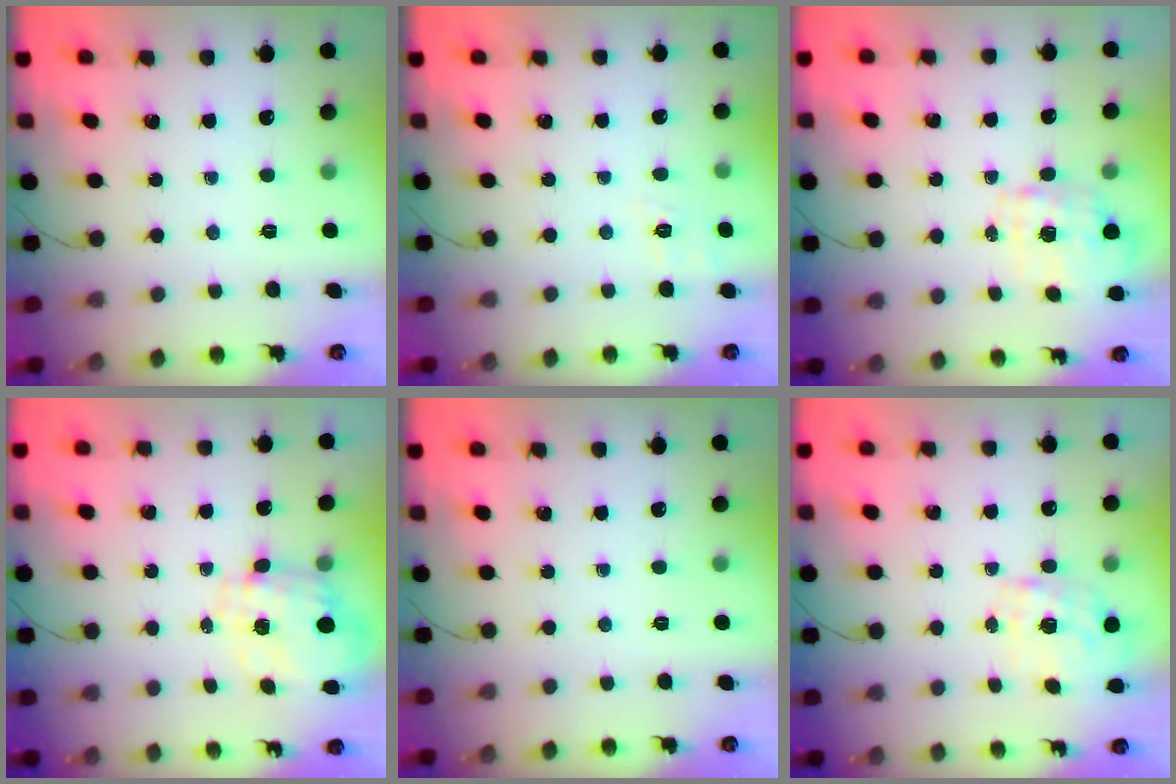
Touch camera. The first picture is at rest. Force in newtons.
{"total": 6.2, "press": 5.9, "slide": 2.1}
{"total": 1.7, "press": 1.6, "slide": 0.5}
{"total": 3.7, "press": 3.4, "slide": 1.4}
{"total": 0.0}
{"total": 2.2, "press": 2.2, "slide": 0.4}